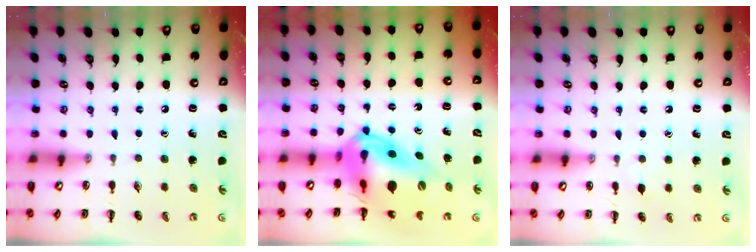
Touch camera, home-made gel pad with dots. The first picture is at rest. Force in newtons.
{"total": 16.8, "press": 15.9, "slide": 5.3}
{"total": 2.8, "press": 2.6, "slide": 0.8}